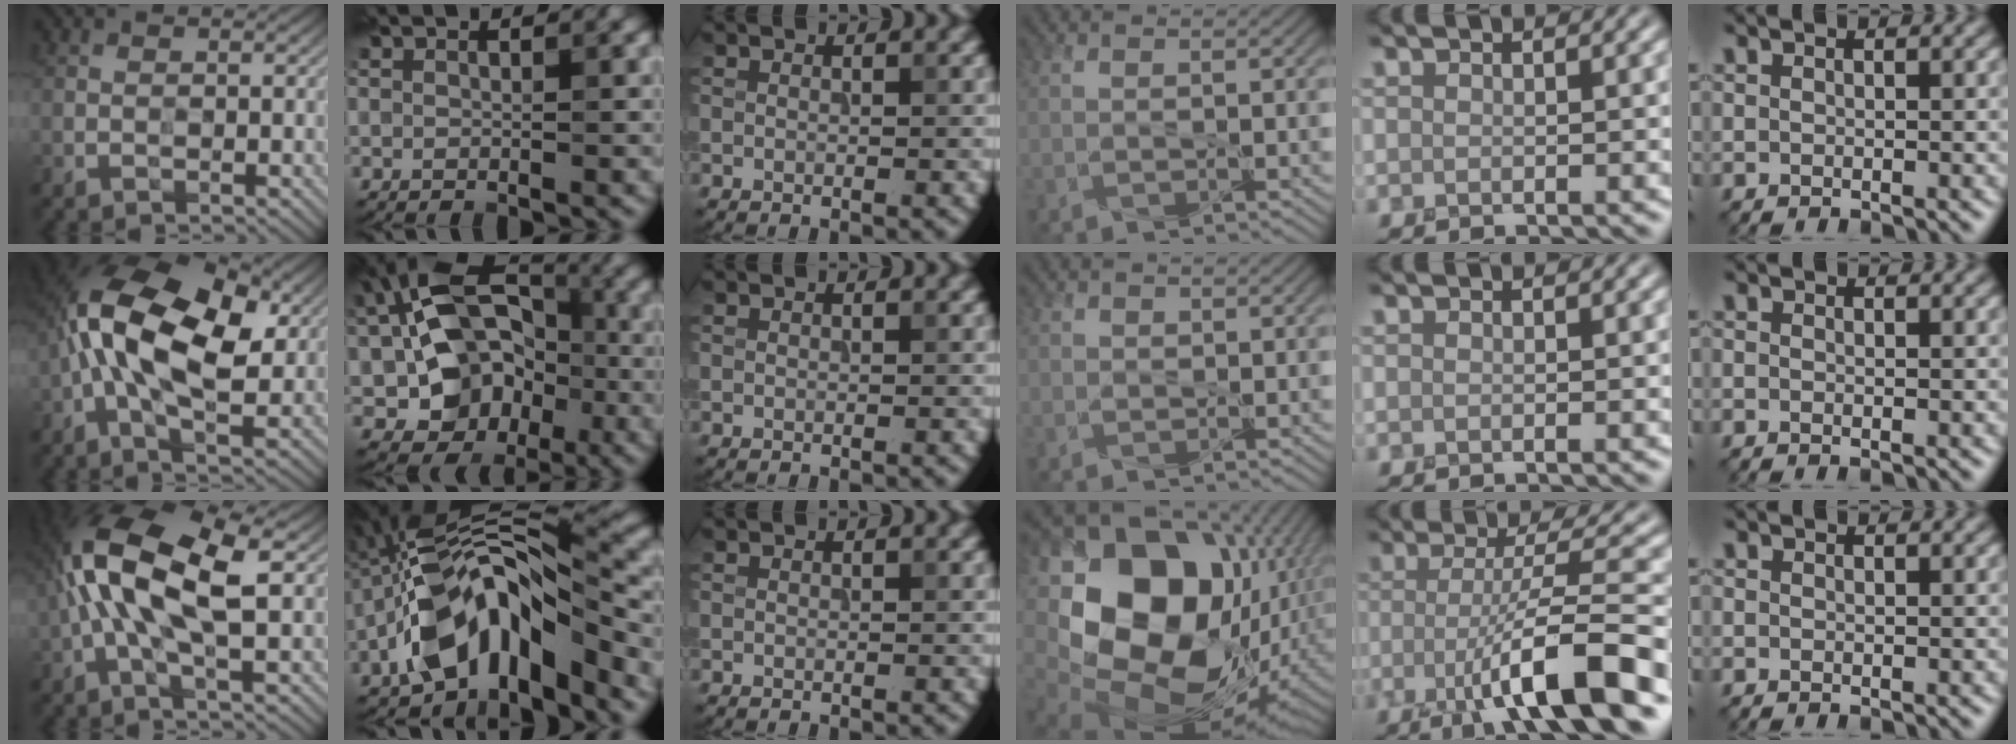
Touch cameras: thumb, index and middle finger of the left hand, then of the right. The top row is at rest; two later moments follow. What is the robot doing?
{"motion": "peel", "object": "tape"}